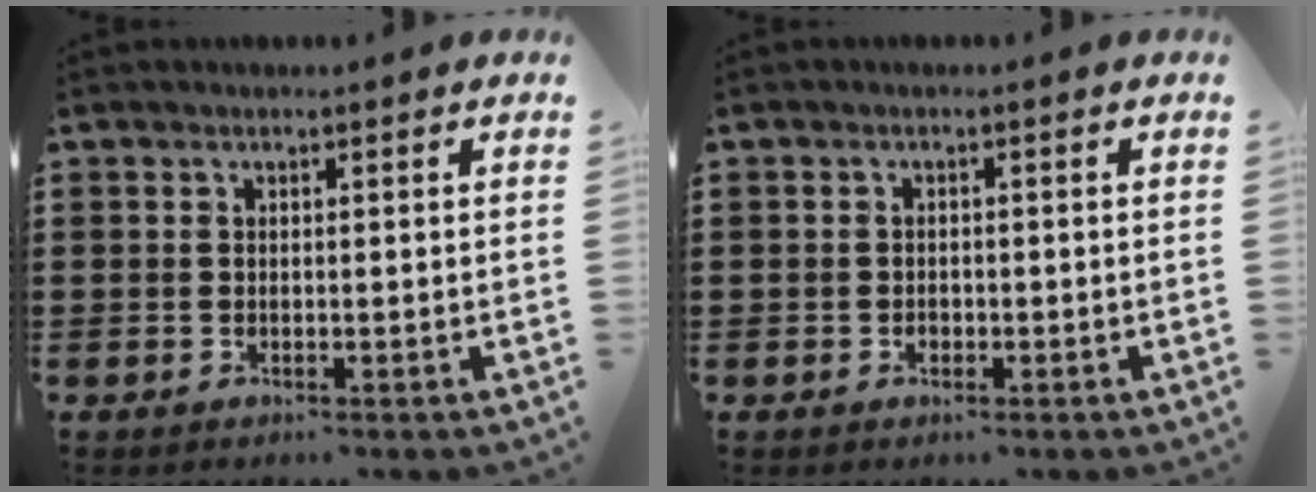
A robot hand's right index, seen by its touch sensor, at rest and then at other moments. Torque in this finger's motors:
{"motor_torque": [0.38, 1.76, -0.19, -0.18]}